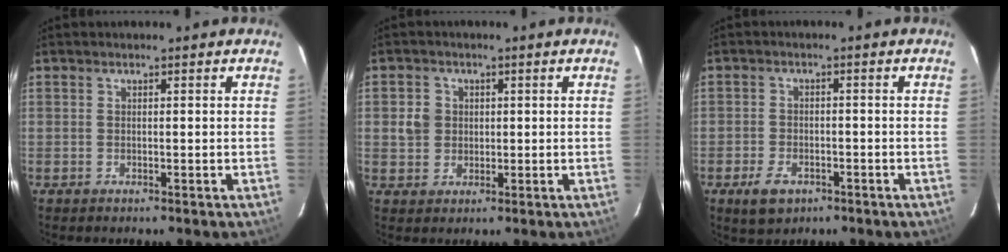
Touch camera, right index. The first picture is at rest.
{"total": 3.9, "force": [0.3, 3.7, 1.0], "torque": [-0.015, 0.015, 0.008]}
{"total": 5.7, "force": [-3.3, 3.5, 3.1], "torque": [-0.079, -0.004, -0.051]}